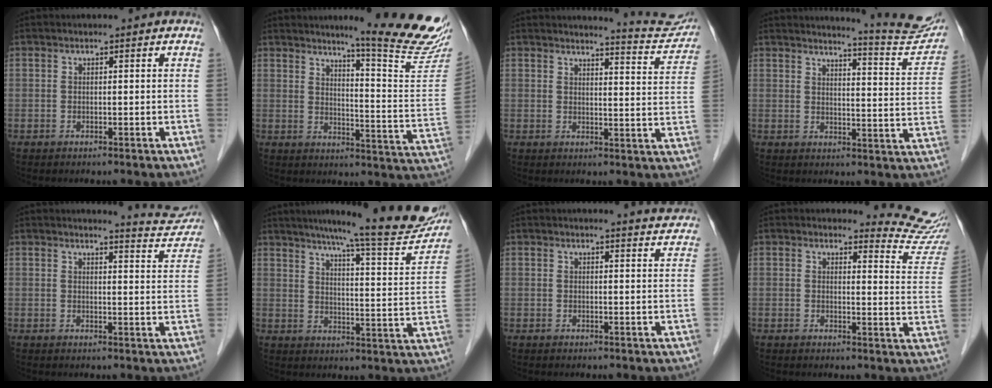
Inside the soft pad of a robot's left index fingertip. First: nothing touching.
{"total": 18.0, "force": [15.2, -1.1, 9.5], "torque": [-0.120, -0.099, 0.180]}
{"total": 8.4, "force": [8.4, 0.0, 0.5], "torque": [-0.006, -0.040, 0.085]}
{"total": 12.7, "force": [12.3, -0.6, 2.9], "torque": [-0.038, -0.068, 0.136]}
{"total": 6.3, "force": [6.3, 0.1, 0.2], "torque": [-0.009, -0.029, 0.061]}
{"total": 20.9, "force": [18.5, 1.3, 9.5], "torque": [-0.129, -0.049, 0.228]}
{"total": 3.7, "force": [3.6, -0.4, 0.5], "torque": [-0.012, -0.013, 0.029]}
{"total": 8.4, "force": [8.4, 0.0, -0.1], "torque": [0.009, -0.087, 0.072]}